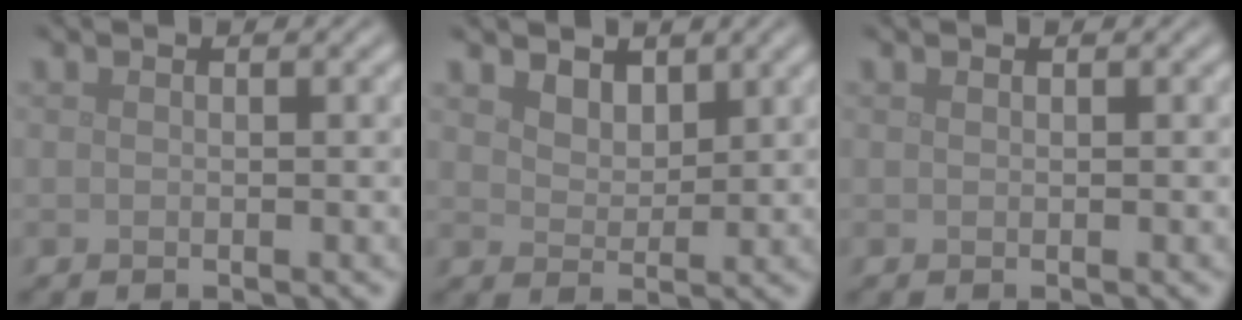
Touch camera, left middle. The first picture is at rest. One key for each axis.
{"total": 2.1, "fx": 1.6, "fy": 1.1, "fz": 0.7, "tx": -0.022, "ty": -0.009, "tz": 0.033}
{"total": 0.0}